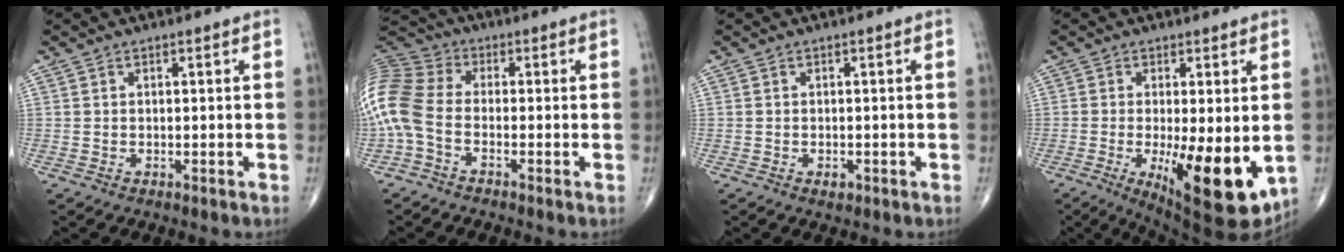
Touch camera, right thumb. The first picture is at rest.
{"total": 12.4, "force": [-2.7, 7.7, 9.3], "torque": [-0.216, 0.032, -0.066]}
{"total": 1.1, "force": [-0.5, 0.7, 0.6], "torque": [-0.004, 0.001, -0.007]}
{"total": 14.7, "force": [-3.0, 4.7, 13.6], "torque": [-0.197, -0.031, -0.029]}